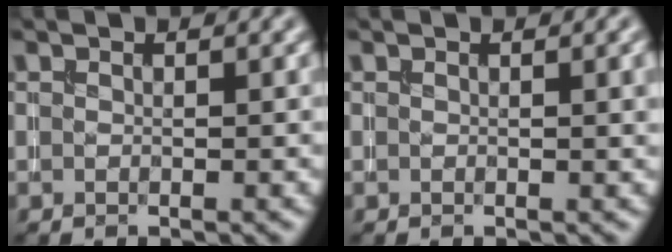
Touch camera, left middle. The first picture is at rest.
{"total": 1.3, "force": [0.4, 0.2, 1.2], "torque": [-0.012, -0.001, 0.006]}